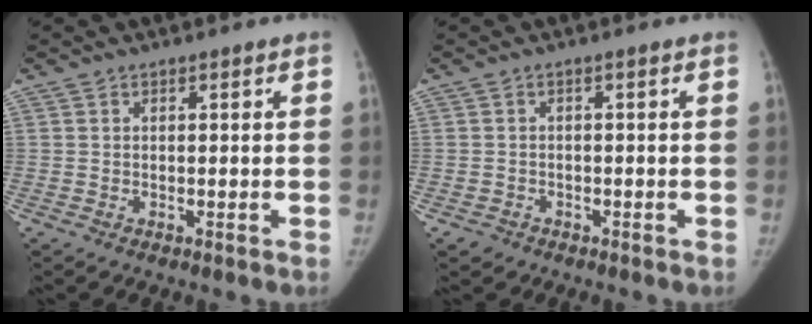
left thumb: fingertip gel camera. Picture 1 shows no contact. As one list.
[{"total": 1.7, "force": [-1.1, 1.3, 0.2], "torque": [-0.005, 0.005, -0.016]}]